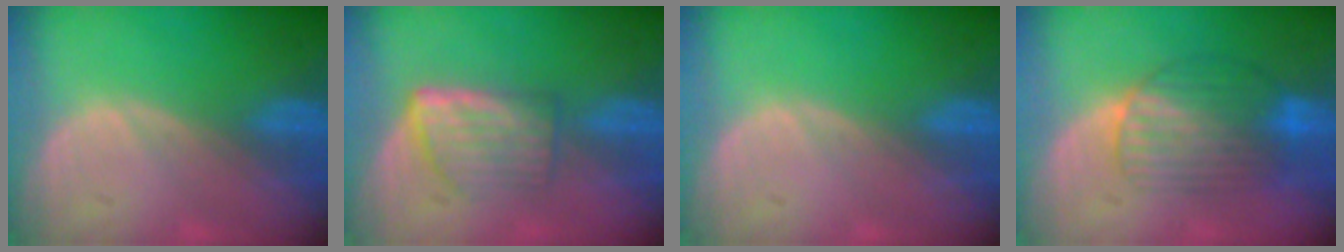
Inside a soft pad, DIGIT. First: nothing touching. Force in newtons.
{"total": 6.0, "press": 5.4, "slide": 2.7}
{"total": 0.0}
{"total": 7.5, "press": 7.2, "slide": 2.1}